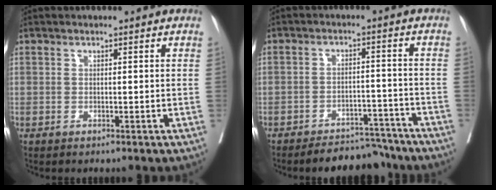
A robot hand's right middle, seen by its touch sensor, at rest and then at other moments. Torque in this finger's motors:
{"motor_torque": [0.27, -0.50, 0.02, -0.01]}